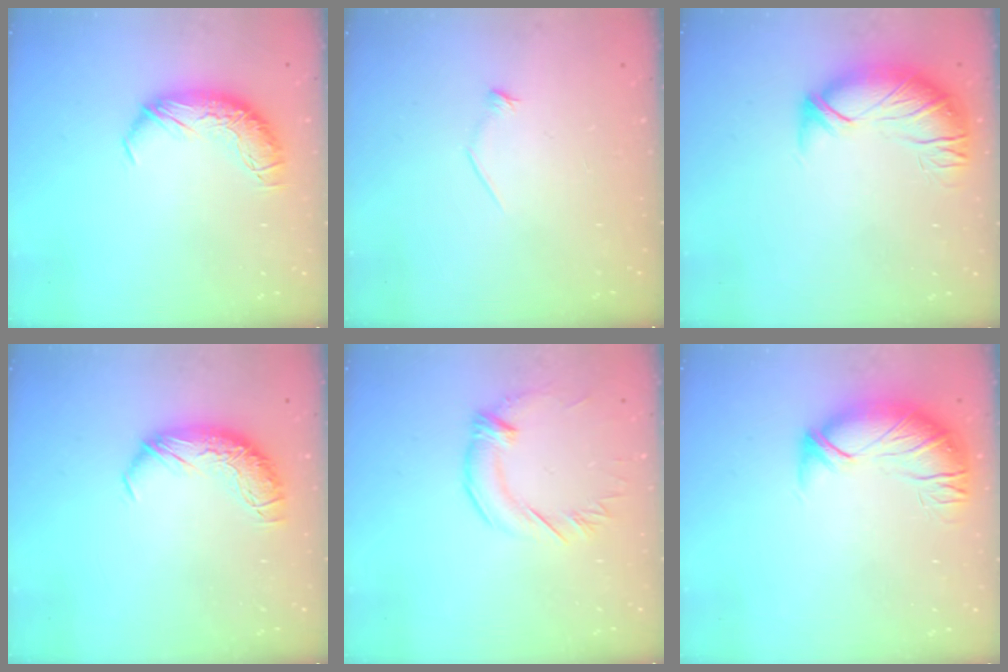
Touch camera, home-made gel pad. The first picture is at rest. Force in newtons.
{"total": 7.7, "press": 7.7, "slide": 0.6}
{"total": 2.8, "press": 1.2, "slide": 2.5}
{"total": 0.0}
{"total": 1.3, "press": 1.1, "slide": 0.7}
{"total": 2.8, "press": 1.2, "slide": 2.5}